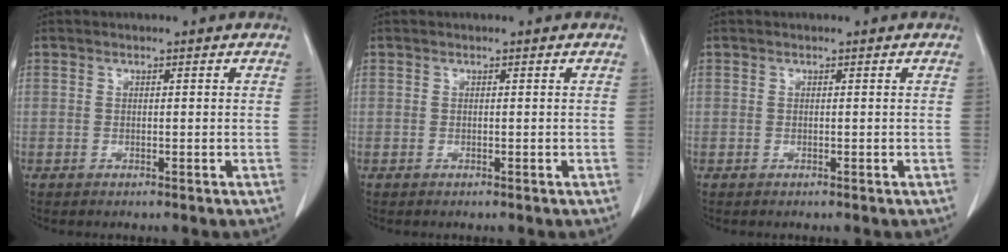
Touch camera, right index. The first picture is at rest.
{"total": 0.0}
{"total": 0.0}